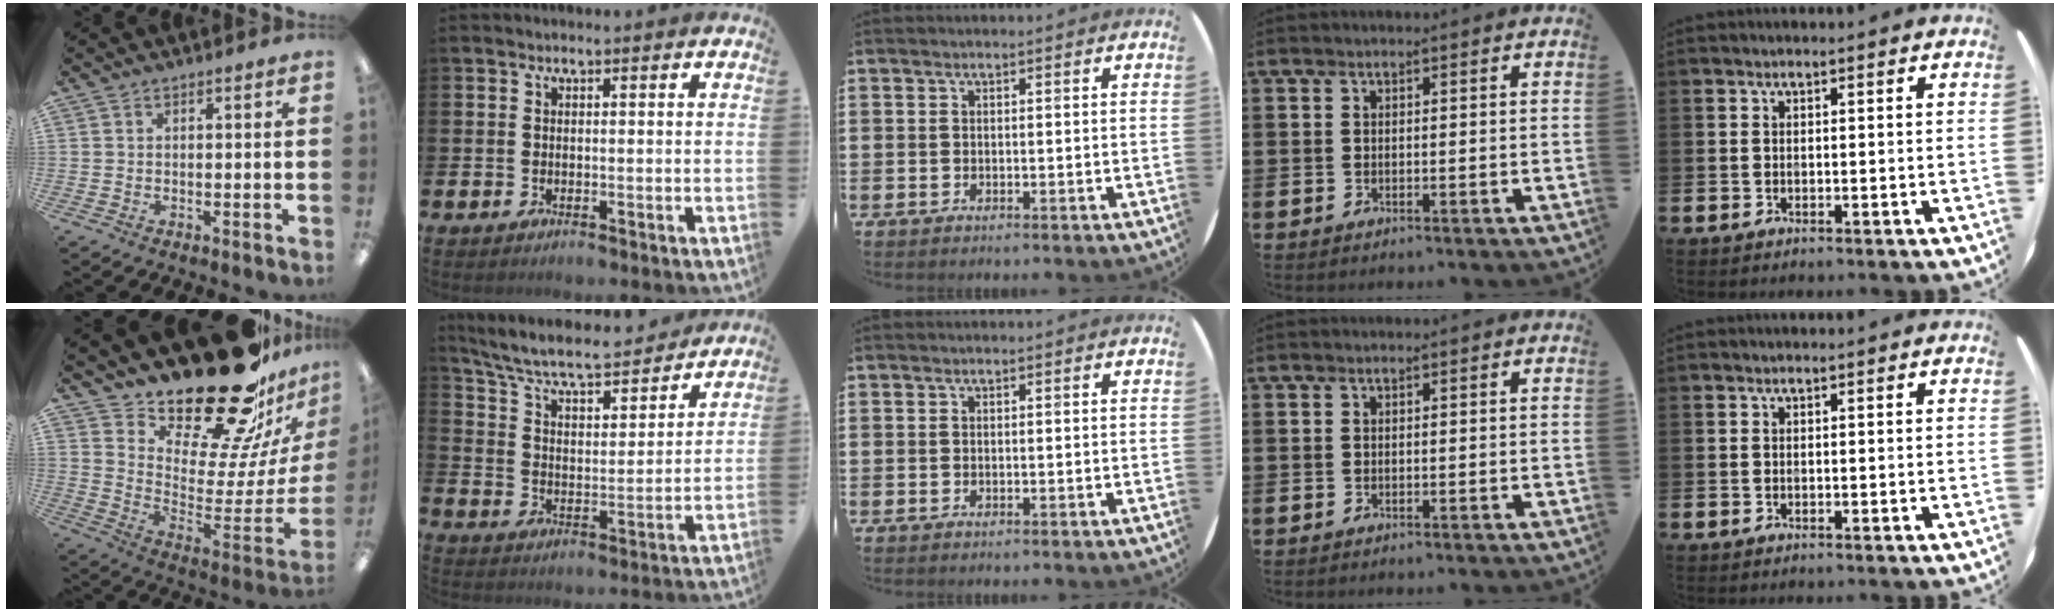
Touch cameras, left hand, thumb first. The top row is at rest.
{"thumb": {"total": 25.9, "force": [20.7, 8.5, 13.1], "torque": [-0.182, -0.164, 0.358]}, "index": {"total": 7.9, "force": [7.2, 1.5, 2.7], "torque": [-0.091, -0.054, 0.122]}}